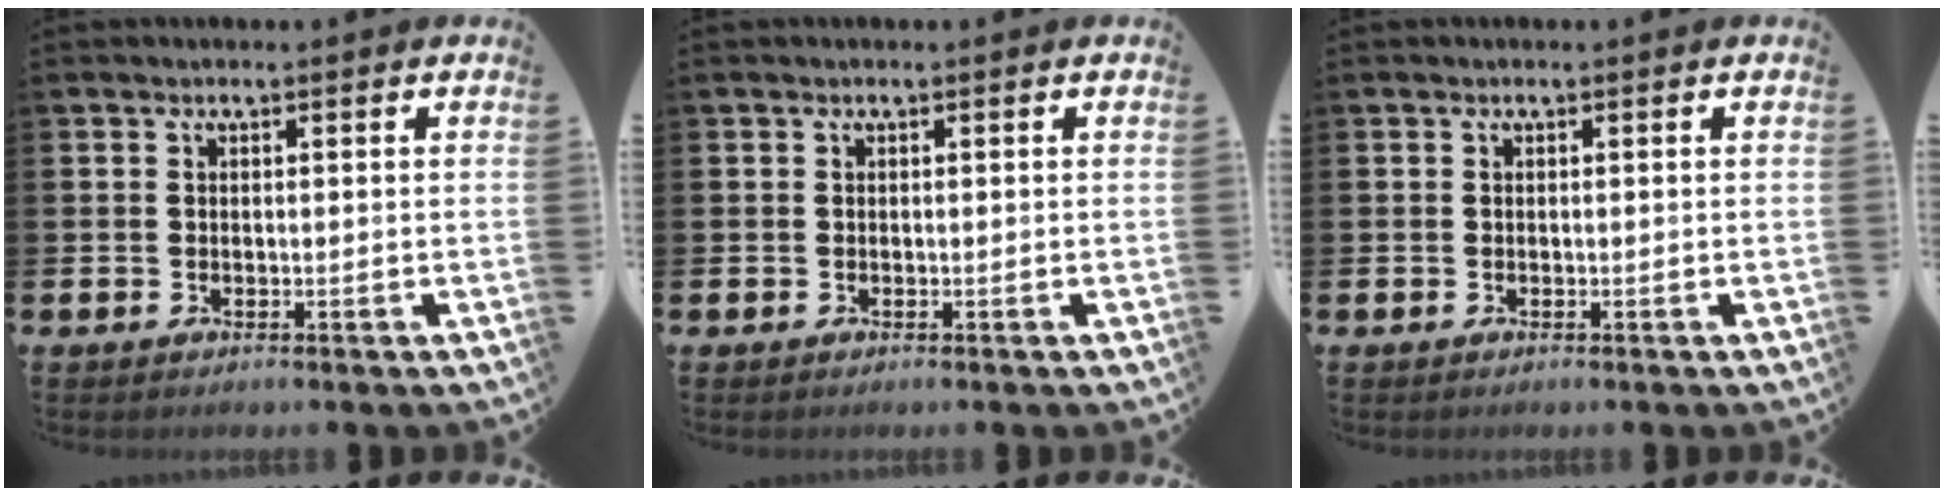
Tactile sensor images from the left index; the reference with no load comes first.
{"total": 0.0}
{"total": 0.0}